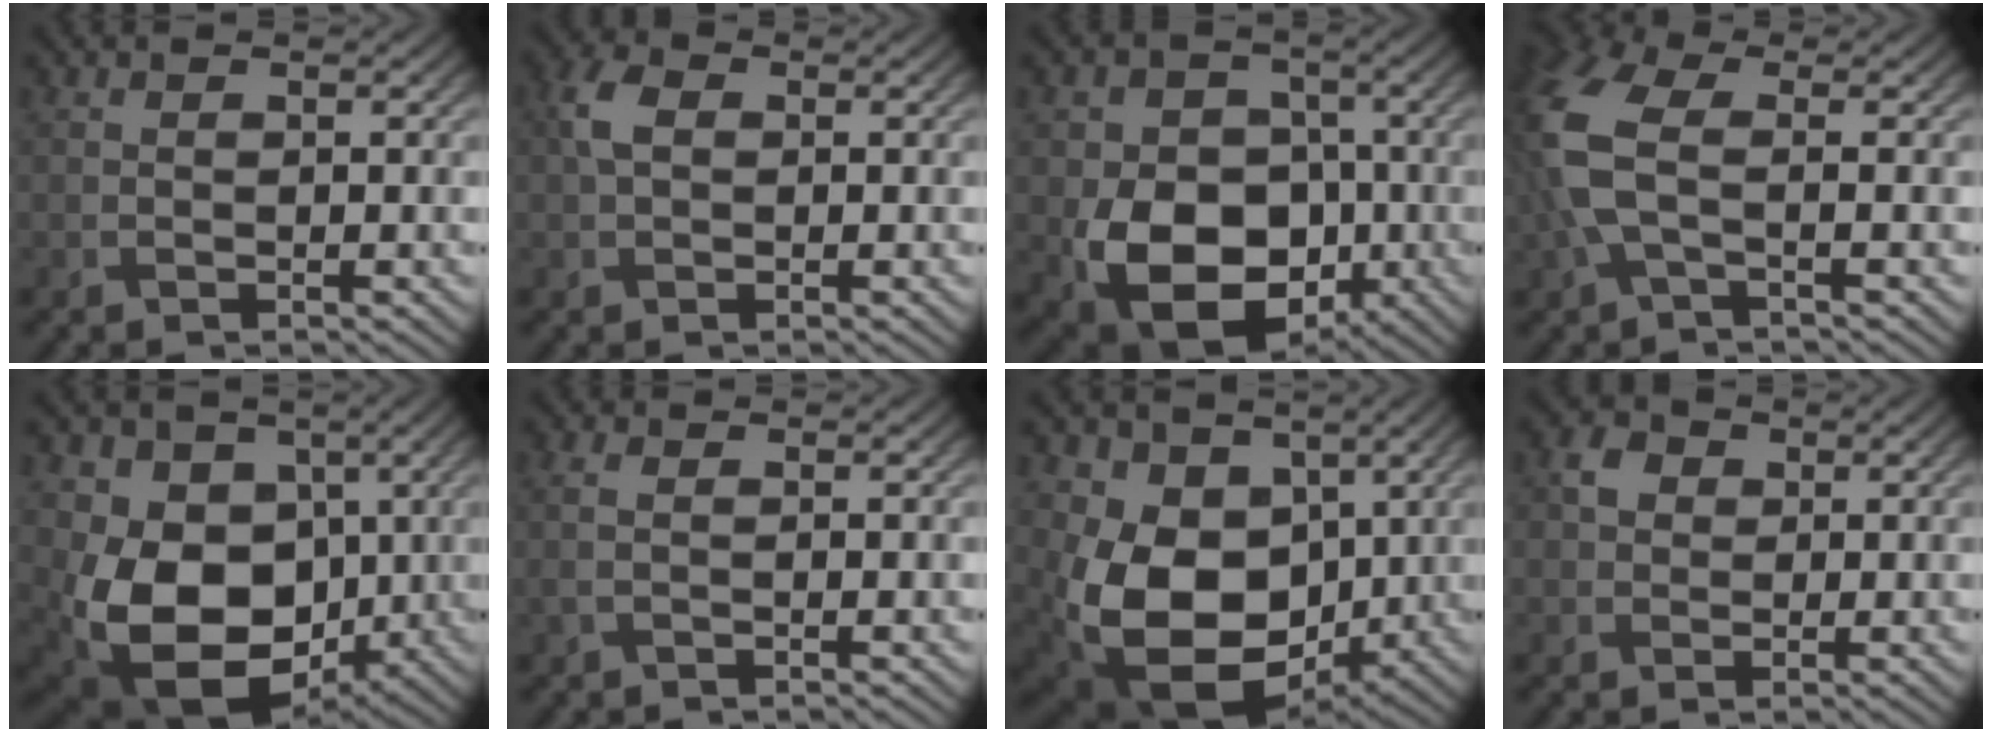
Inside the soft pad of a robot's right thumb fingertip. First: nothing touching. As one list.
[{"total": 3.2, "force": [0.5, 2.1, 2.3], "torque": [-0.056, 0.008, 0.002]}, {"total": 14.7, "force": [-4.3, 10.8, 8.9], "torque": [-0.136, -0.035, -0.087]}, {"total": 7.6, "force": [0.0, 3.6, 6.7], "torque": [-0.176, 0.010, -0.013]}, {"total": 14.3, "force": [-1.6, 10.7, 9.4], "torque": [-0.164, -0.032, -0.024]}, {"total": 1.6, "force": [0.1, 0.8, 1.4], "torque": [-0.042, 0.002, -0.002]}, {"total": 13.1, "force": [-0.3, 9.8, 8.7], "torque": [-0.185, -0.036, -0.006]}, {"total": 2.7, "force": [0.4, 2.4, 1.1], "torque": [-0.024, 0.004, 0.002]}]